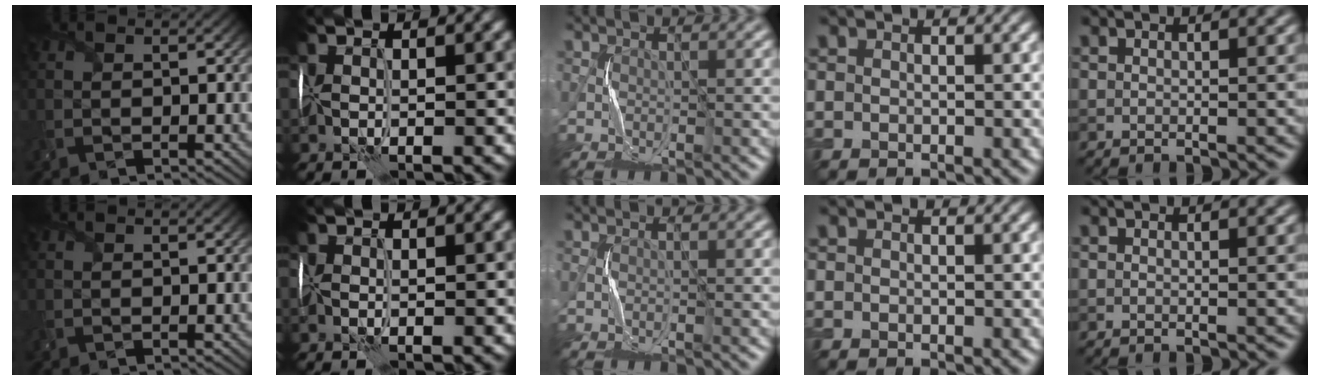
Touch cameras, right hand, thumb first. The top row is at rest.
{"middle": {"total": 0.7, "force": [-0.1, -0.4, -0.5], "torque": [0.006, -0.002, -0.002]}}